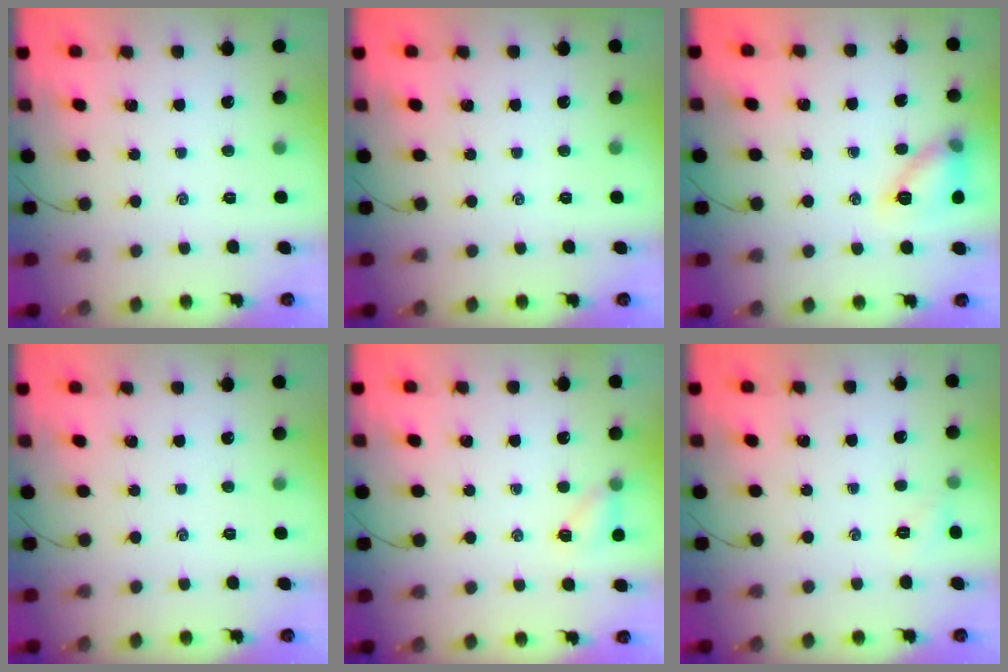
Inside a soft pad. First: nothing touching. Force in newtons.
{"total": 0.0}
{"total": 11.9, "press": 11.9, "slide": 0.6}
{"total": 0.0}
{"total": 5.1, "press": 4.8, "slide": 1.5}
{"total": 4.9, "press": 4.7, "slide": 1.5}